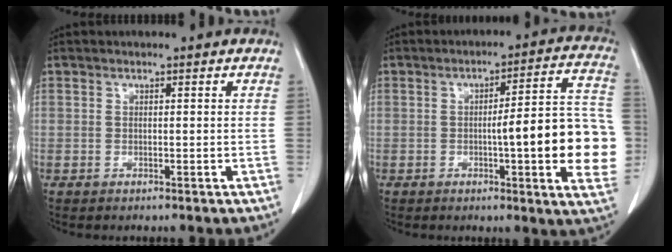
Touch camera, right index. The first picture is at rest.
{"total": 15.7, "force": [-2.1, 2.2, 15.4], "torque": [-0.151, 0.023, -0.024]}